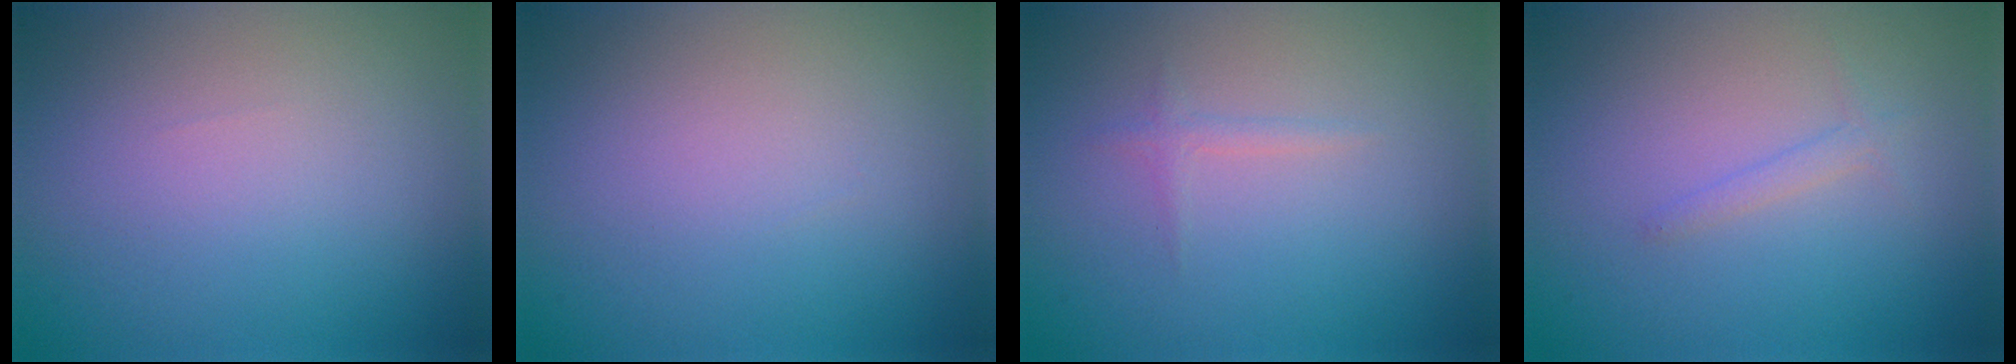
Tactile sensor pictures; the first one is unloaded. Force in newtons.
{"total": 0.0}
{"total": 0.8, "press": 0.8, "slide": 0.1}
{"total": 1.0, "press": 1.0, "slide": 0.0}